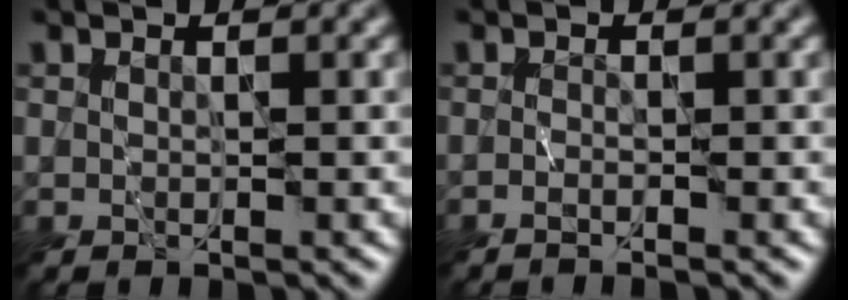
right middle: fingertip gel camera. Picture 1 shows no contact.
{"total": 0.9, "force": [-0.6, 0.1, 0.6], "torque": [-0.010, 0.001, -0.014]}